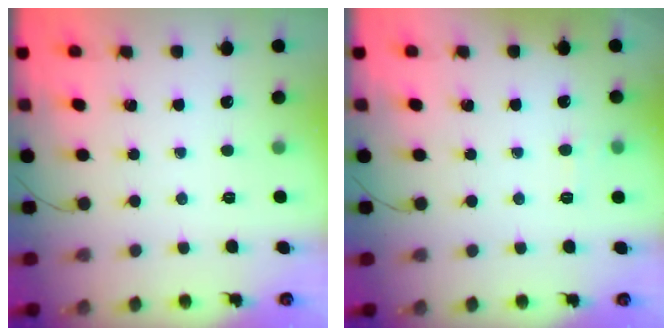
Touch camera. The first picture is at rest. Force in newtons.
{"total": 5.6, "press": 5.4, "slide": 1.7}